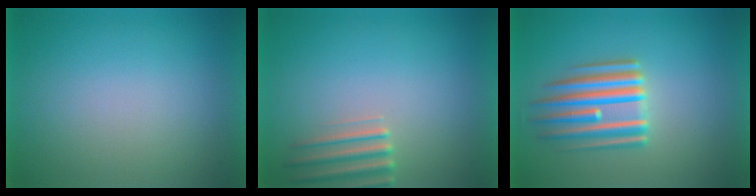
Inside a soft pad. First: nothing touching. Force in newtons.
{"total": 2.9}
{"total": 5.6}